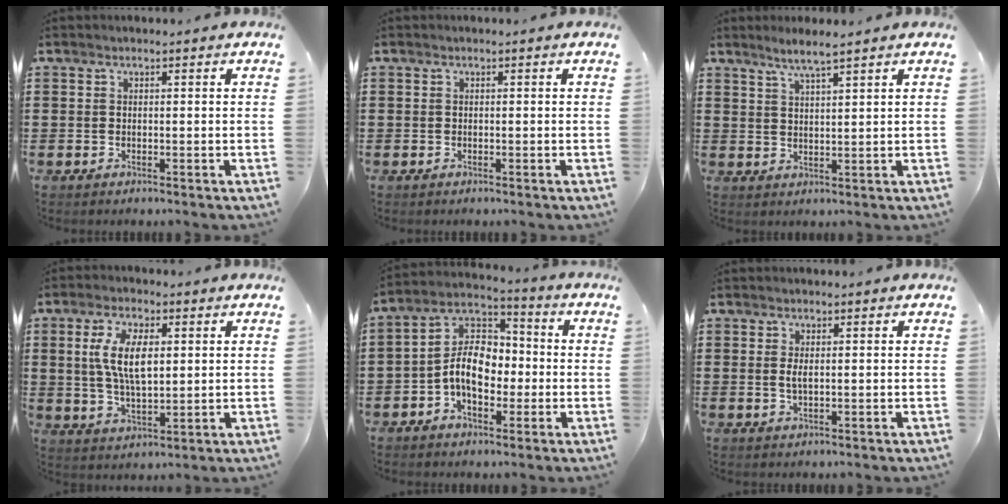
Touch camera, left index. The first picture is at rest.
{"total": 0.0}
{"total": 3.5, "force": [2.9, -0.1, 2.0], "torque": [-0.047, 0.000, 0.051]}
{"total": 8.4, "force": [2.0, 3.5, 7.3], "torque": [-0.153, 0.009, 0.032]}
{"total": 9.0, "force": [-1.7, 5.8, 6.7], "torque": [-0.154, 0.010, -0.038]}
{"total": 1.6, "force": [0.3, 0.4, 1.5], "torque": [-0.031, 0.001, 0.004]}